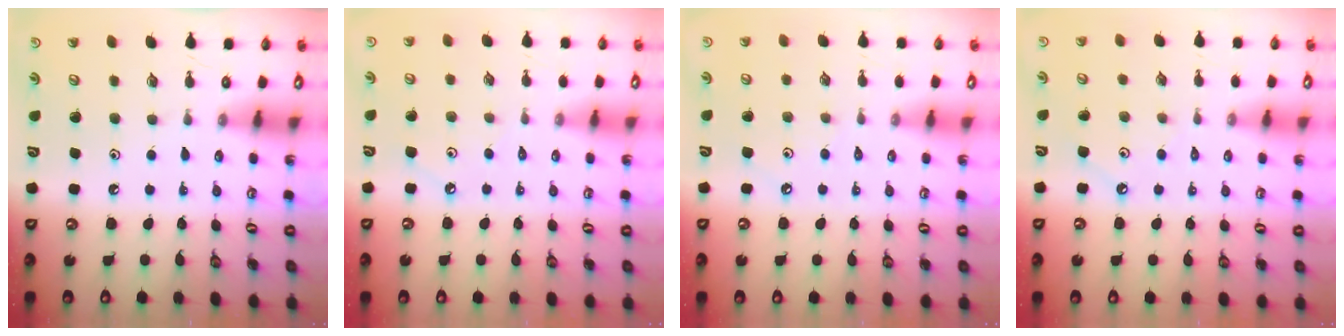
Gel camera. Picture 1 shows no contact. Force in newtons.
{"total": 1.7, "press": 1.7, "slide": 0.3}
{"total": 3.6, "press": 3.6, "slide": 0.6}
{"total": 2.7, "press": 2.7, "slide": 0.2}